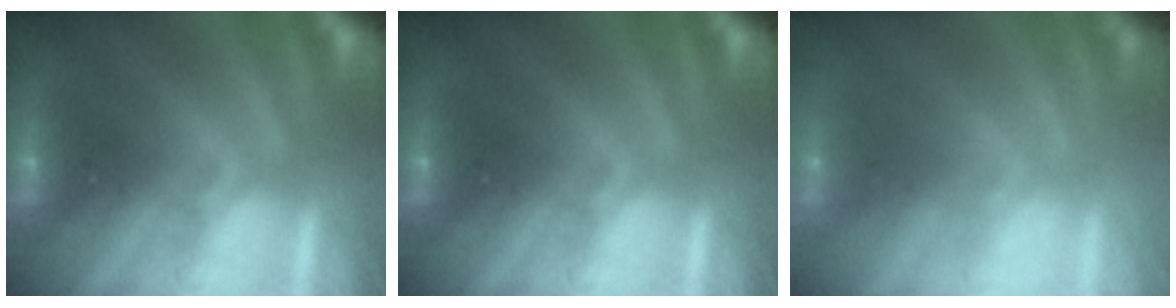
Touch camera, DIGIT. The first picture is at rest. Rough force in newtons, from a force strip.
{"total": 0.0}
{"total": 7.7}